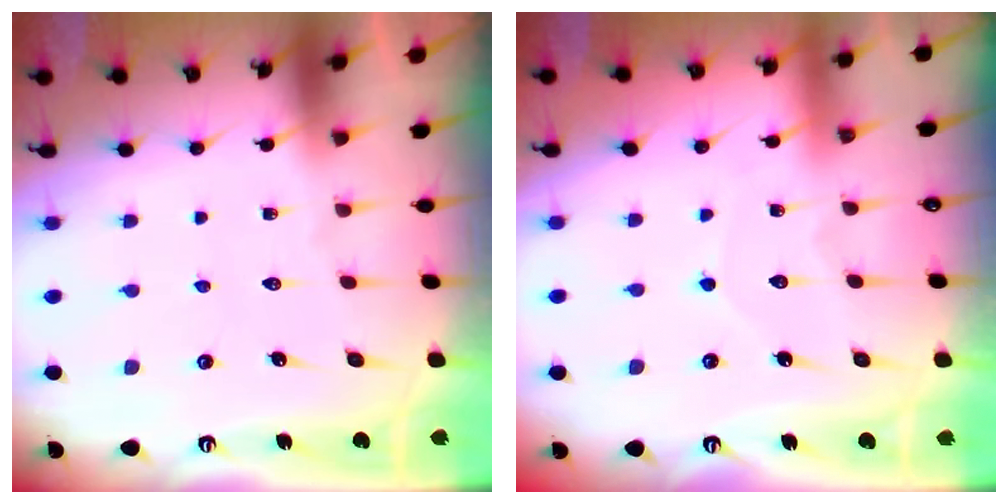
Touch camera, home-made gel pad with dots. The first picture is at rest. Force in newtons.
{"total": 3.8, "press": 3.7, "slide": 0.4}